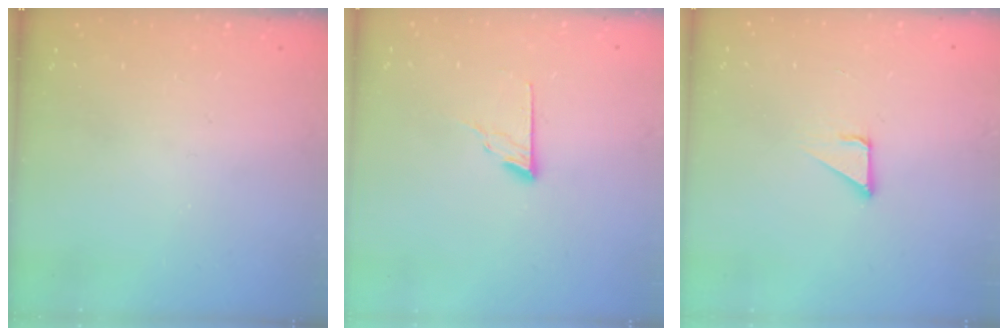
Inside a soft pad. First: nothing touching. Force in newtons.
{"total": 7.4, "press": 7.4, "slide": 0.6}
{"total": 2.1, "press": 2.1, "slide": 0.0}